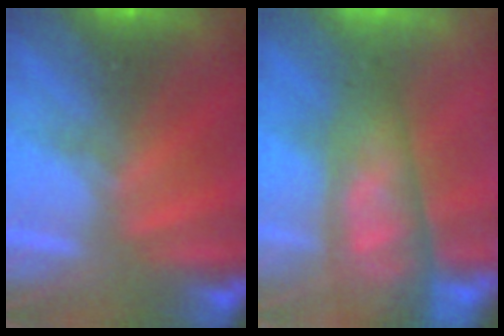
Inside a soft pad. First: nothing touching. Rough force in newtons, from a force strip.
{"total": 10.3}